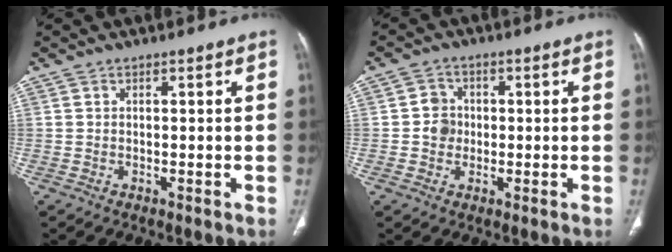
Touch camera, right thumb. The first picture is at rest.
{"total": 3.9, "force": [-0.2, 3.6, 1.5], "torque": [-0.006, 0.007, -0.008]}